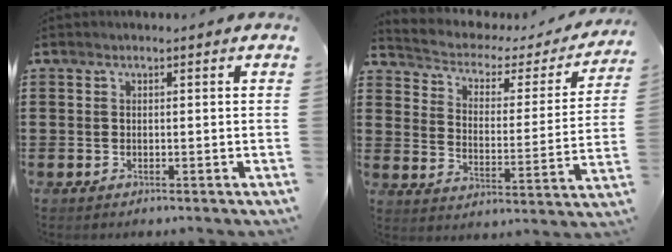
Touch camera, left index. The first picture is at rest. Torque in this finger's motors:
{"motor_torque": [1.39, -0.74, 0.00, -0.04]}